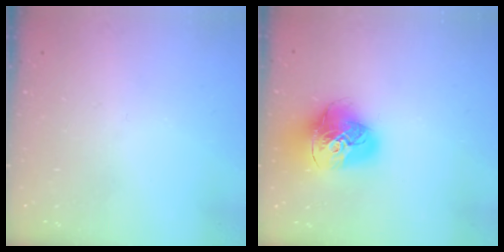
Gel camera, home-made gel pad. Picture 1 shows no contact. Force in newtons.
{"total": 19.2, "press": 19.1, "slide": 2.2}